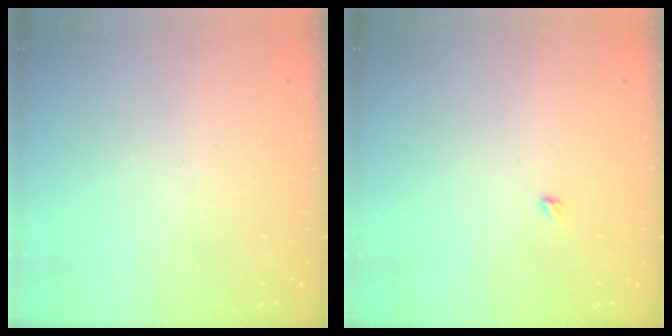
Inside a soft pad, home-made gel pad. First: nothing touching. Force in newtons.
{"total": 2.4, "press": 2.4, "slide": 0.4}